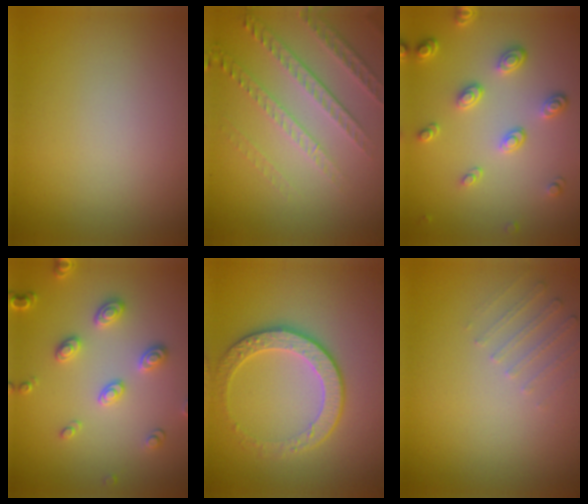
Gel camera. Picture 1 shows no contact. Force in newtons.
{"total": 4.9, "press": 3.4, "slide": 3.6}
{"total": 3.7, "press": 2.8, "slide": 2.3}
{"total": 2.8, "press": 2.7, "slide": 0.8}
{"total": 3.8, "press": 3.4, "slide": 1.8}
{"total": 1.6, "press": 1.6, "slide": 0.4}